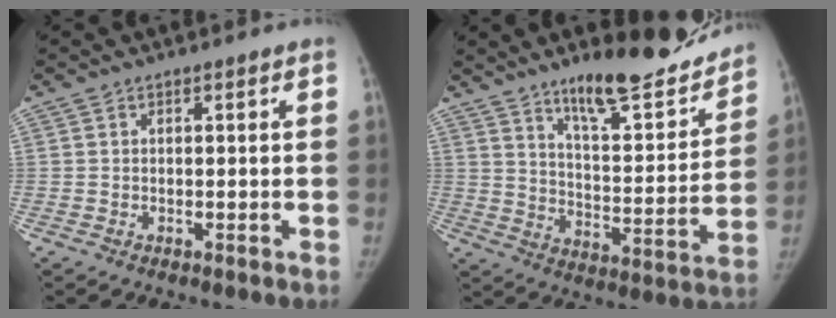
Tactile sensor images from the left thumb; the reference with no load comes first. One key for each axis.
{"total": 19.0, "fx": 14.8, "fy": 4.9, "fz": 10.7, "tx": -0.112, "ty": -0.103, "tz": 0.229}